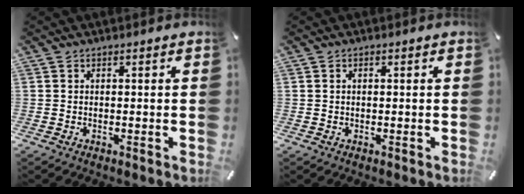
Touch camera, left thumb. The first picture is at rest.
{"total": 0.5, "force": [0.1, 0.3, 0.4], "torque": [-0.008, 0.002, 0.001]}